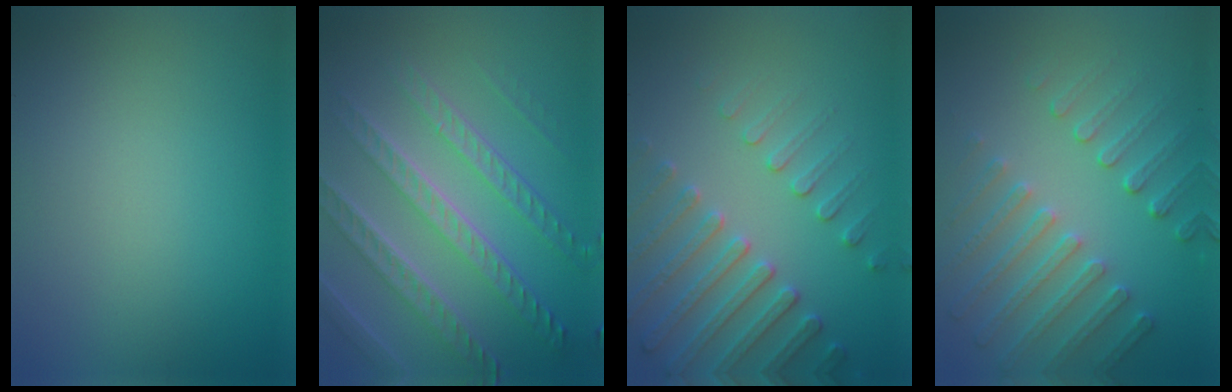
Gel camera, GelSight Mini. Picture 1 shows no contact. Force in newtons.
{"total": 7.7, "press": 5.6, "slide": 5.3}
{"total": 4.5, "press": 4.4, "slide": 0.8}
{"total": 5.1, "press": 3.9, "slide": 3.4}